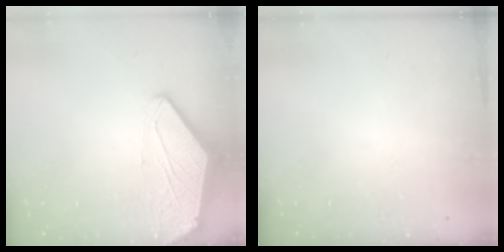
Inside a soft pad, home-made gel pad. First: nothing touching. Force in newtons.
{"total": 0.0}